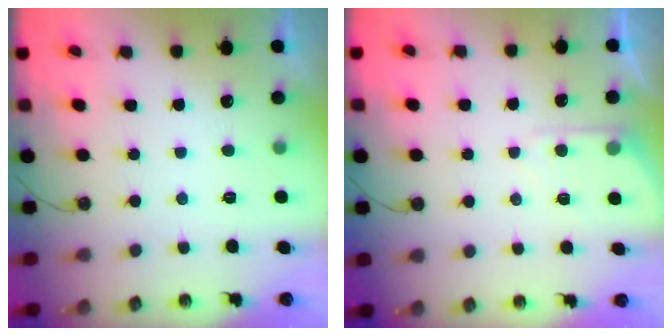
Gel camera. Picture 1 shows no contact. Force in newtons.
{"total": 5.2, "press": 5.2, "slide": 0.6}